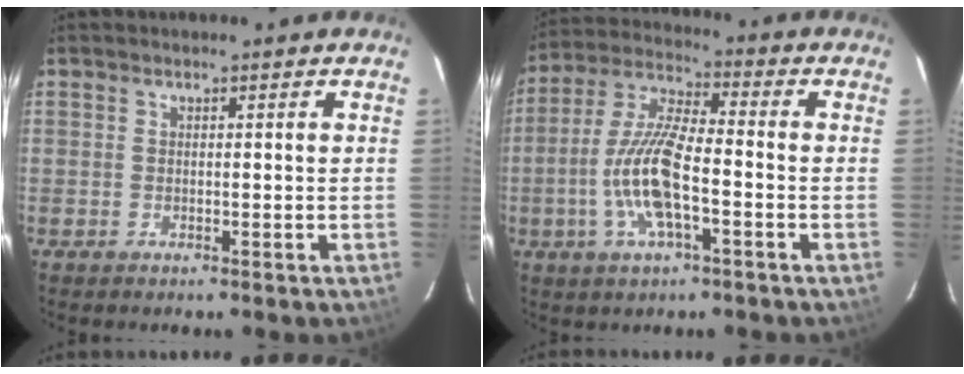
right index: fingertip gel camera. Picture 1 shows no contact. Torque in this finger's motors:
{"motor_torque": [2.08, -0.05, 1.05, 0.15]}